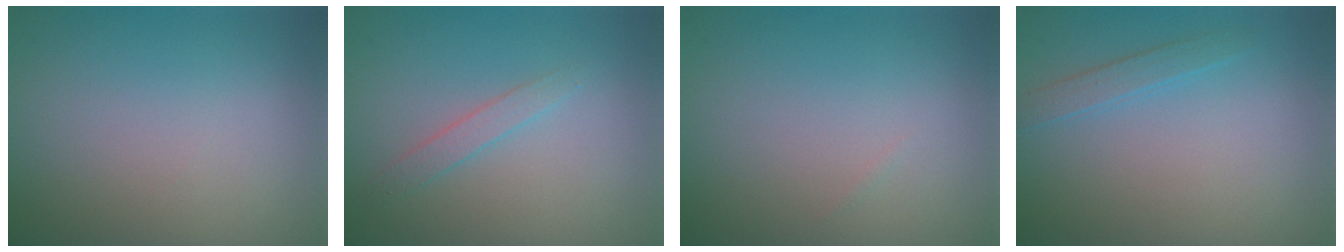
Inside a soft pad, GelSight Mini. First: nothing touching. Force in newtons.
{"total": 1.3, "press": 1.3, "slide": 0.1}
{"total": 0.0}
{"total": 1.3, "press": 1.3, "slide": 0.1}